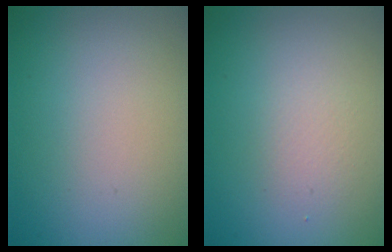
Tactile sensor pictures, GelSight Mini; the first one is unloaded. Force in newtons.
{"total": 1.3, "press": 1.3, "slide": 0.1}